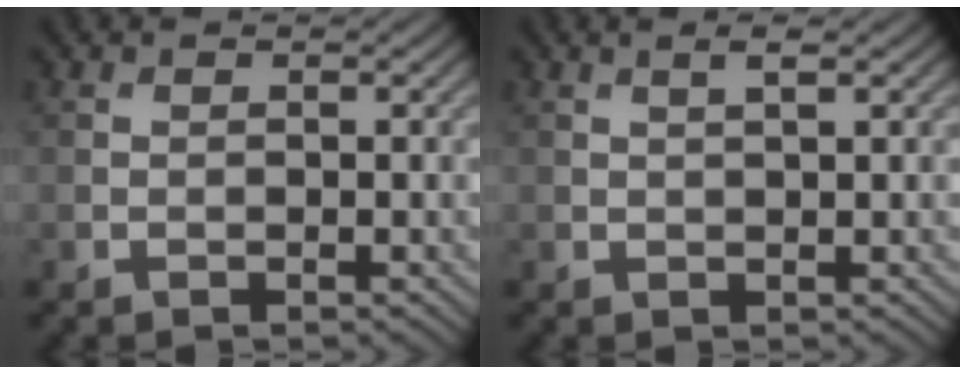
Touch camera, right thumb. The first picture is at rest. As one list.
[{"total": 1.5, "force": [0.8, 0.1, 1.2], "torque": [-0.023, 0.001, 0.017]}]